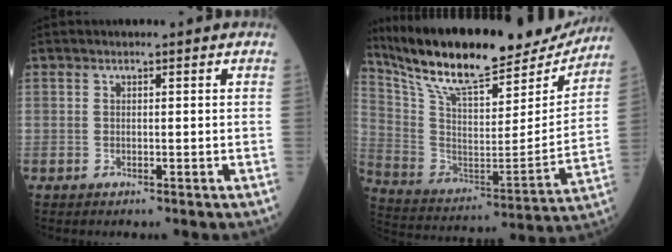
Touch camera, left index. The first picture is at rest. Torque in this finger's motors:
{"motor_torque": [0.55, -0.74, 0.73, 0.18]}